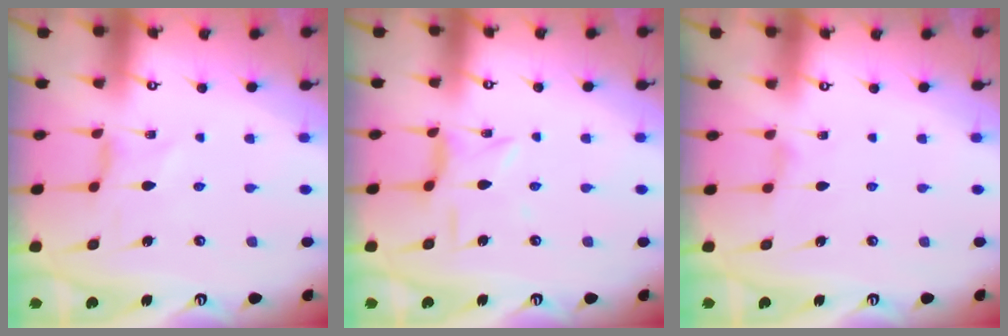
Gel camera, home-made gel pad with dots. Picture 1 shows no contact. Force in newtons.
{"total": 2.4, "press": 2.4, "slide": 0.4}
{"total": 2.9, "press": 2.9, "slide": 0.4}